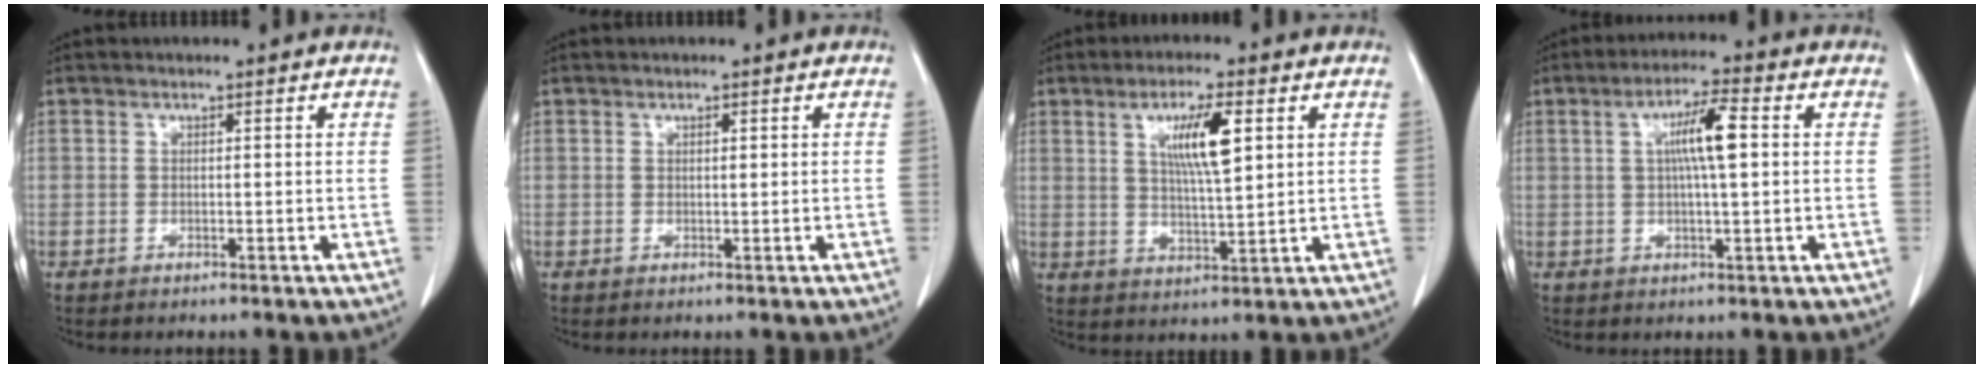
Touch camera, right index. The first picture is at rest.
{"total": 0.7, "force": [0.3, 0.2, 0.6], "torque": [-0.014, -0.002, 0.005]}
{"total": 7.9, "force": [2.8, 1.0, 7.3], "torque": [-0.132, -0.002, 0.050]}
{"total": 6.8, "force": [1.2, 0.5, 6.6], "torque": [-0.120, 0.008, 0.018]}